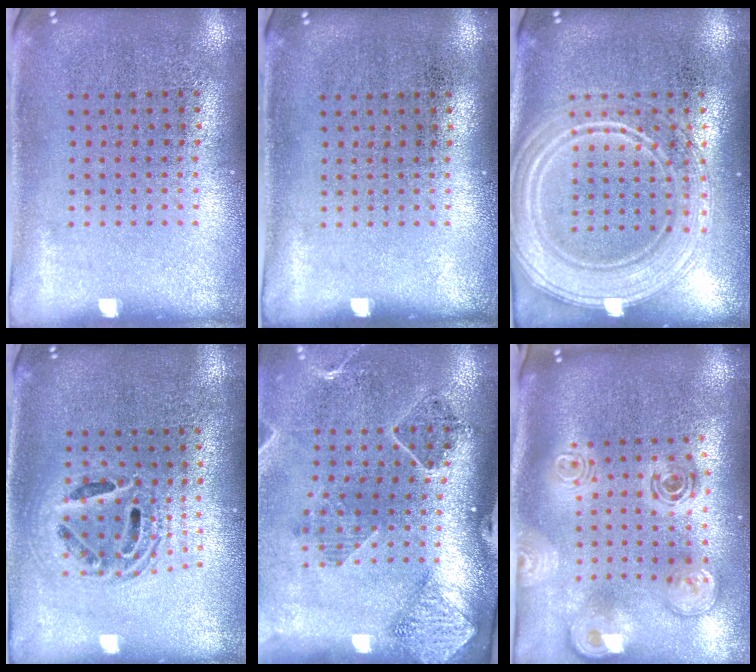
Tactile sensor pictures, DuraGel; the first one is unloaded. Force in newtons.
{"total": 0.0}
{"total": 3.7, "press": 3.7, "slide": 0.6}
{"total": 1.6, "press": 1.4, "slide": 0.9}
{"total": 1.6, "press": 1.6, "slide": 0.2}
{"total": 3.0, "press": 2.1, "slide": 2.1}